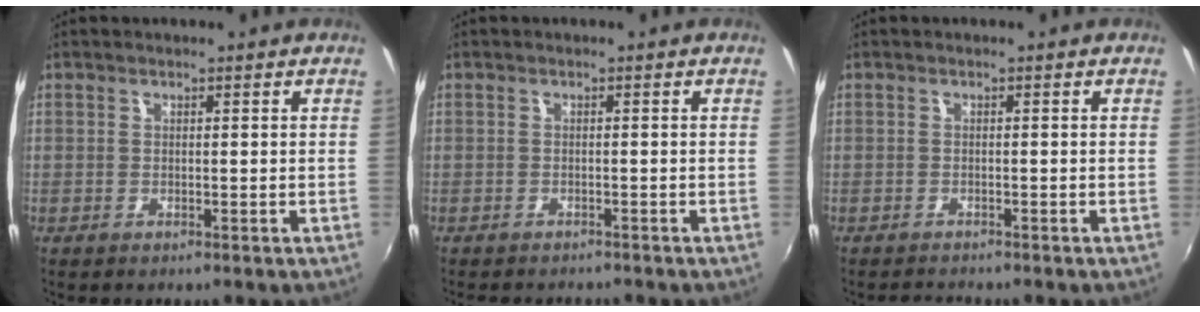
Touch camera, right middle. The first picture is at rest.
{"total": 3.8, "force": [-3.5, 1.0, 1.2], "torque": [-0.030, -0.014, -0.054]}
{"total": 1.4, "force": [-1.4, 0.0, 0.1], "torque": [-0.005, -0.008, -0.025]}